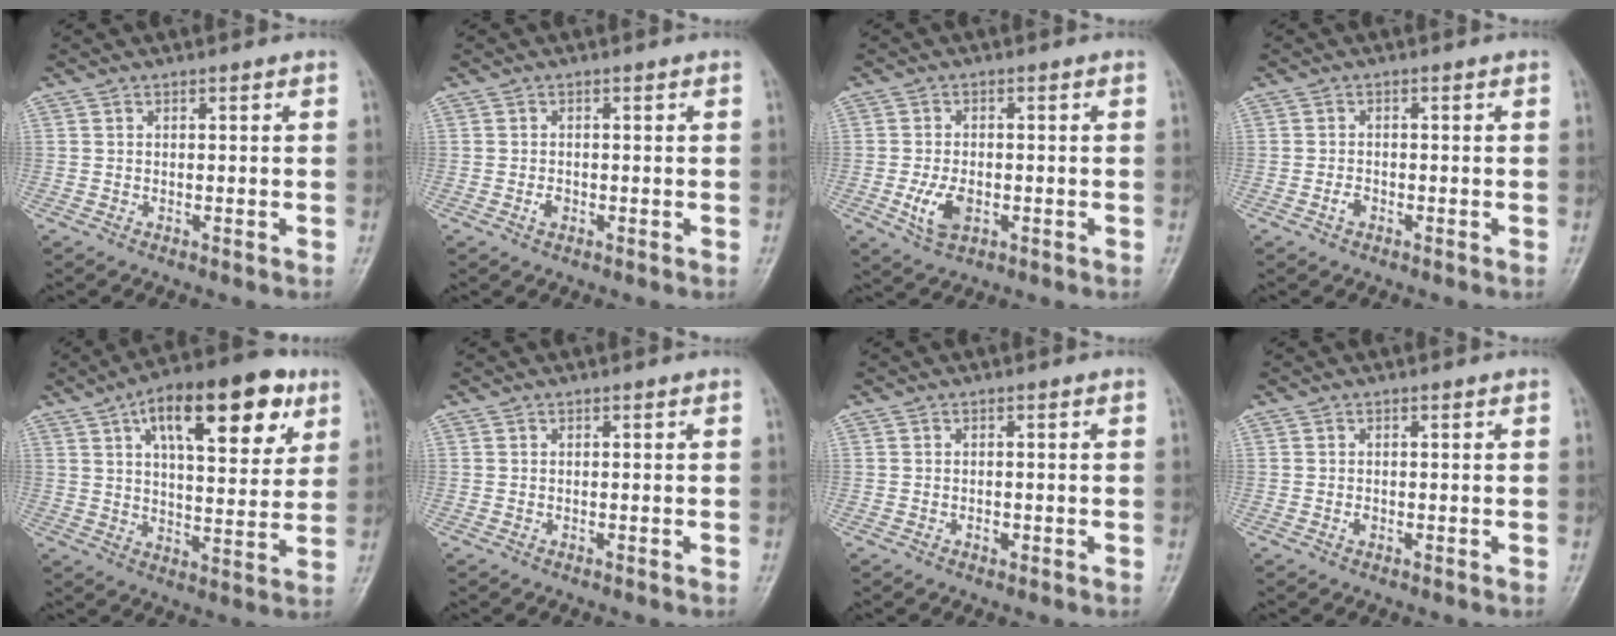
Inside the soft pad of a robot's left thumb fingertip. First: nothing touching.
{"total": 1.2, "force": [-0.3, 0.9, 0.7], "torque": [-0.010, 0.000, -0.004]}
{"total": 5.3, "force": [-1.3, 3.3, 4.0], "torque": [-0.078, -0.004, -0.019]}
{"total": 1.4, "force": [-0.6, 0.9, 0.8], "torque": [-0.014, 0.002, -0.014]}
{"total": 19.8, "force": [9.1, 8.5, 15.4], "torque": [-0.193, -0.014, 0.137]}
{"total": 0.0}
{"total": 0.8, "force": [-0.2, 0.6, 0.5], "torque": [-0.008, -0.001, -0.003]}
{"total": 0.7, "force": [0.0, 0.5, 0.4], "torque": [-0.004, 0.000, 0.000]}